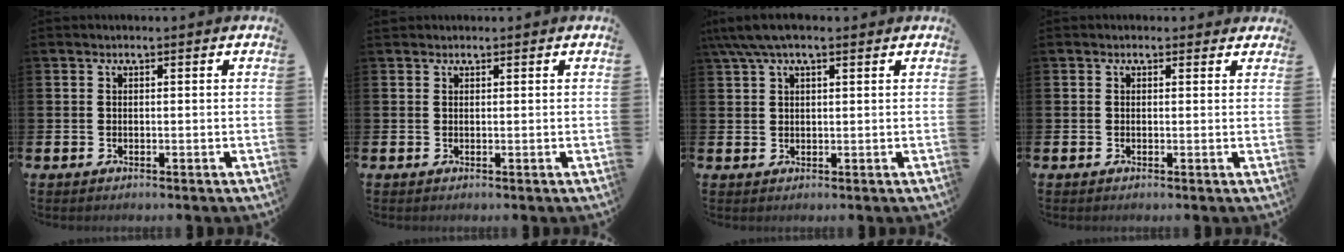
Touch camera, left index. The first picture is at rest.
{"total": 0.9, "force": [0.8, 0.4, 0.0], "torque": [0.008, 0.000, 0.013]}
{"total": 4.4, "force": [3.0, 1.5, 2.9], "torque": [-0.061, 0.003, 0.053]}
{"total": 0.7, "force": [0.3, 0.6, 0.1], "torque": [-0.002, 0.008, 0.004]}